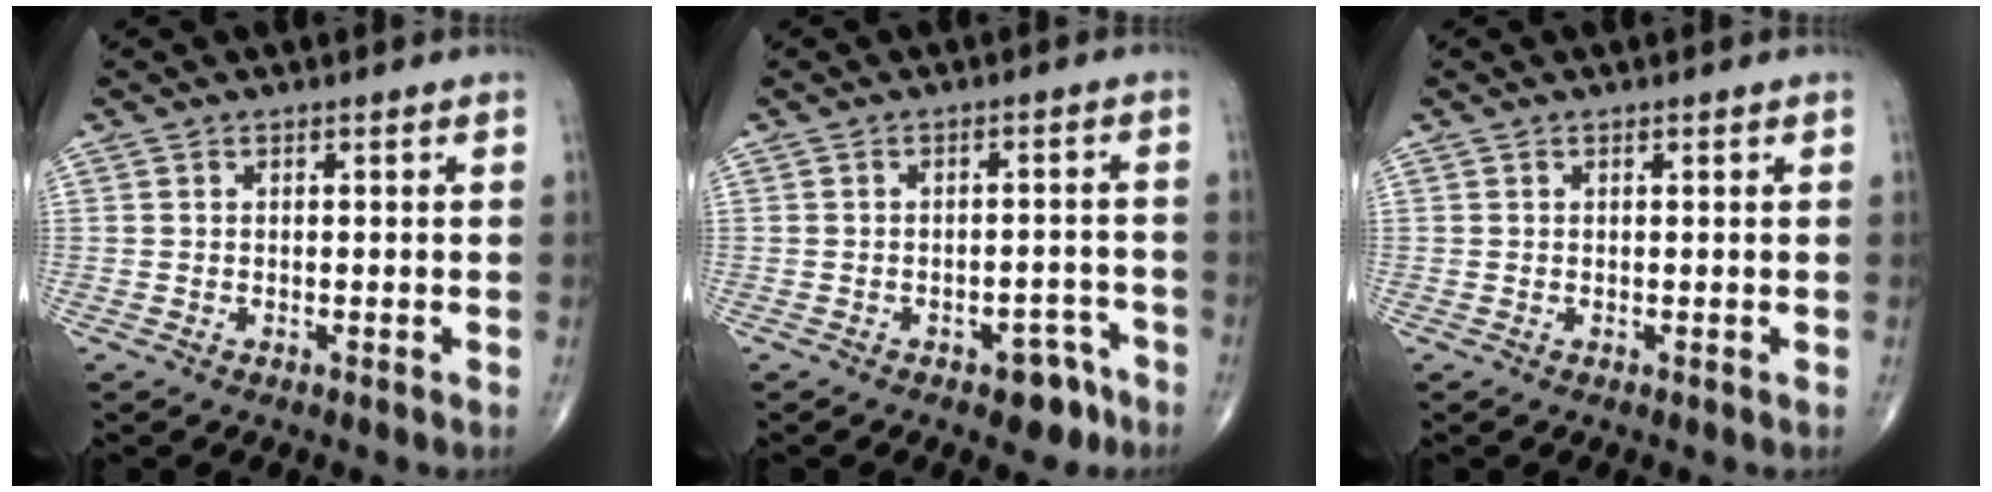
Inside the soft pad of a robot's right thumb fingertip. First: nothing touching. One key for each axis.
{"total": 5.4, "fx": -3.4, "fy": 2.8, "fz": 3.0, "tx": -0.016, "ty": 0.032, "tz": -0.040}
{"total": 0.0}